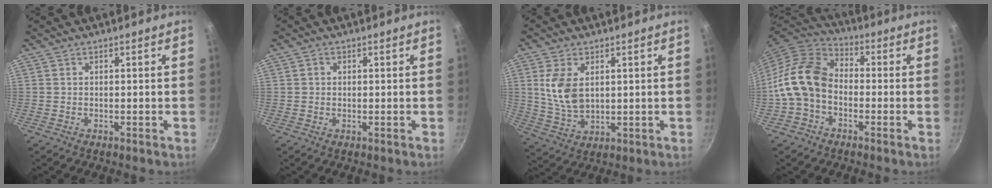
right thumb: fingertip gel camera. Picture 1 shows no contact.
{"total": 1.2, "force": [0.3, 1.0, 0.5], "torque": [-0.006, 0.002, 0.002]}
{"total": 9.1, "force": [2.2, 5.6, 6.8], "torque": [-0.131, -0.021, 0.051]}
{"total": 12.8, "force": [-2.2, 9.7, 8.2], "torque": [-0.127, 0.037, -0.061]}